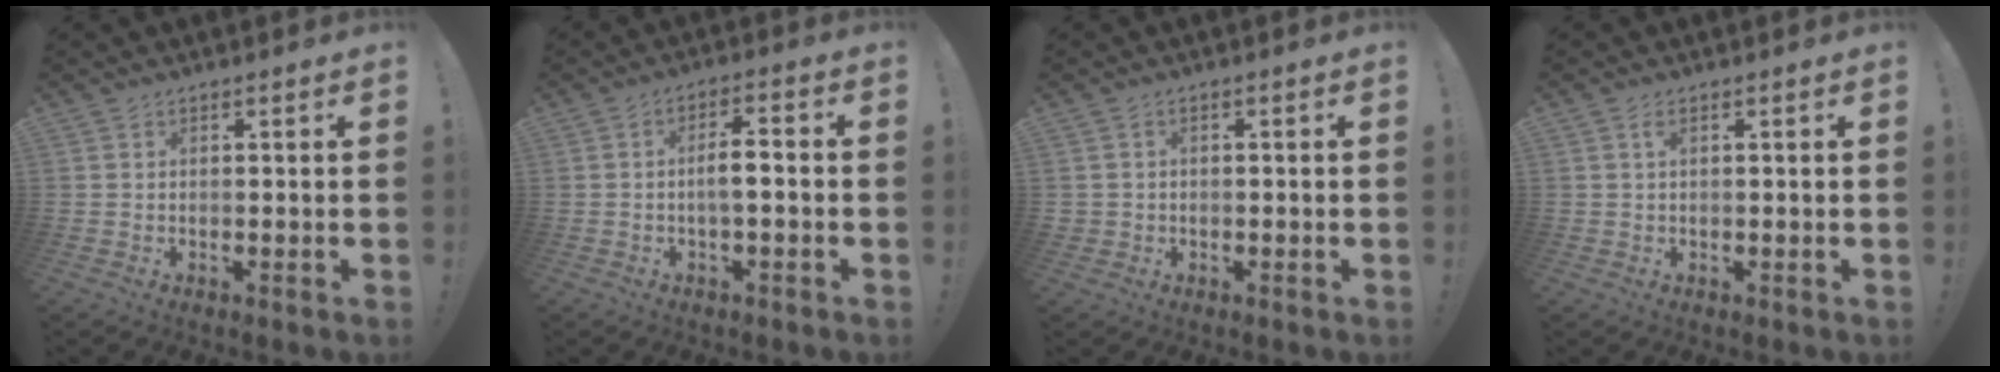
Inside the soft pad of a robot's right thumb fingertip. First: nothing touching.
{"total": 5.5, "force": [-0.9, 1.6, 5.2], "torque": [-0.082, 0.006, -0.020]}
{"total": 1.6, "force": [0.0, 1.6, 0.4], "torque": [-0.006, 0.004, 0.000]}
{"total": 1.5, "force": [0.6, 1.3, 0.4], "torque": [0.007, -0.004, 0.007]}